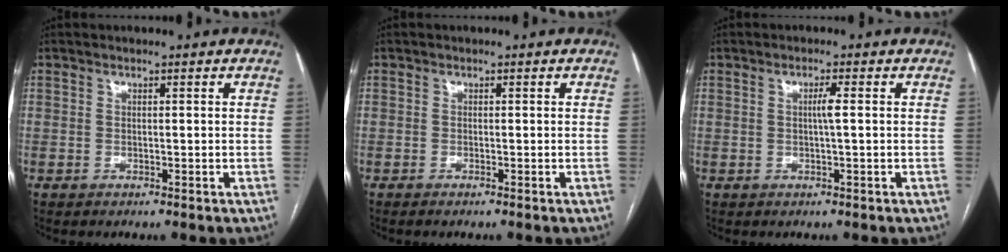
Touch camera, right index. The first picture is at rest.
{"total": 0.6, "force": [-0.5, 0.0, 0.3], "torque": [-0.009, -0.002, -0.009]}
{"total": 1.8, "force": [0.1, -0.2, 1.8], "torque": [-0.033, 0.001, 0.002]}